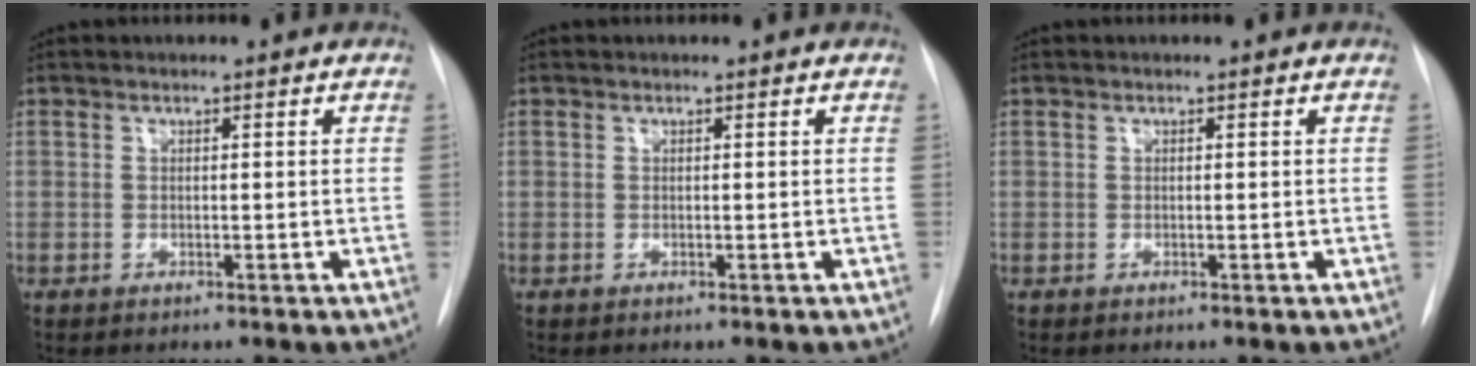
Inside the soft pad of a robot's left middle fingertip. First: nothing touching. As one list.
[{"total": 0.0}, {"total": 0.0}]